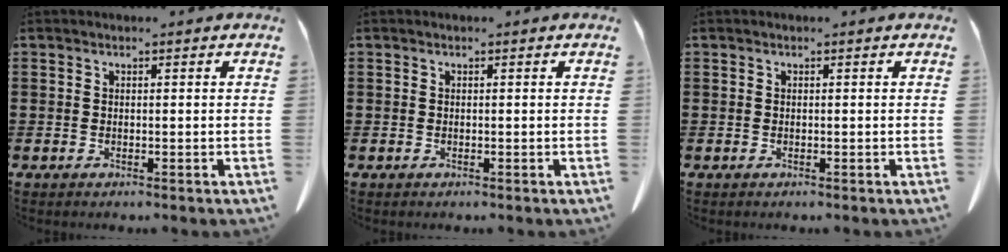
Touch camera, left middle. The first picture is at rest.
{"total": 0.0}
{"total": 0.0}